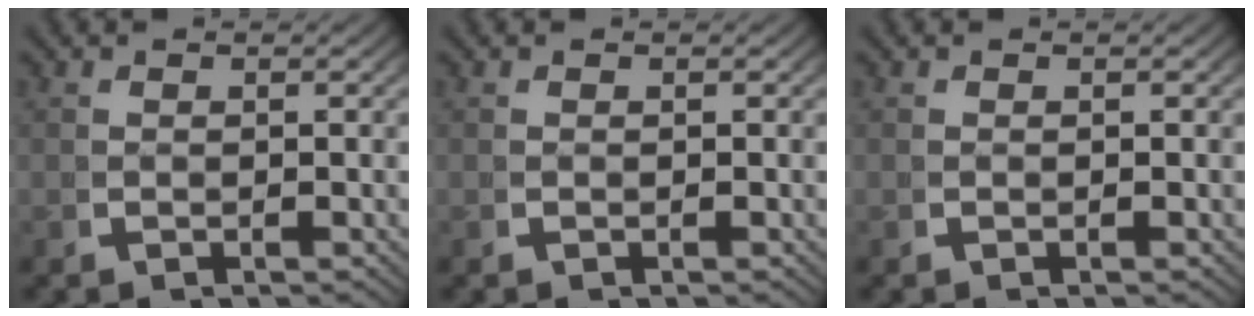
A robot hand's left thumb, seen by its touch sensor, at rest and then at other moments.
{"total": 0.0}
{"total": 0.0}